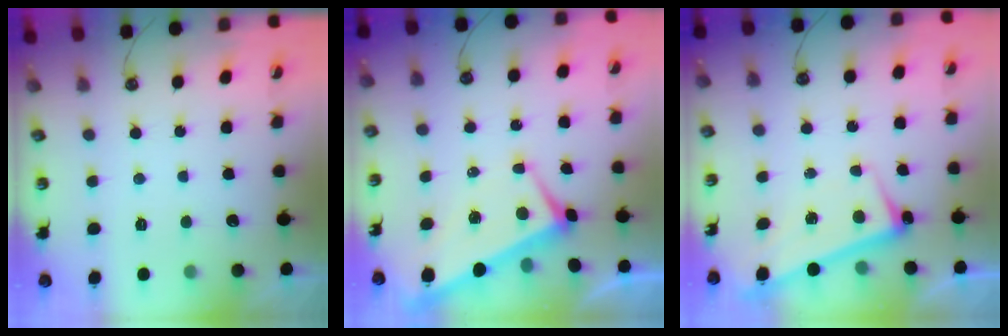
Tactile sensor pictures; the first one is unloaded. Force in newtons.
{"total": 2.2, "press": 2.0, "slide": 0.8}
{"total": 2.6, "press": 2.4, "slide": 0.9}